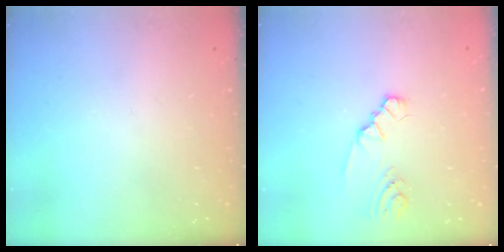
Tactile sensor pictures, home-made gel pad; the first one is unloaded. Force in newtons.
{"total": 2.1, "press": 2.1, "slide": 0.3}